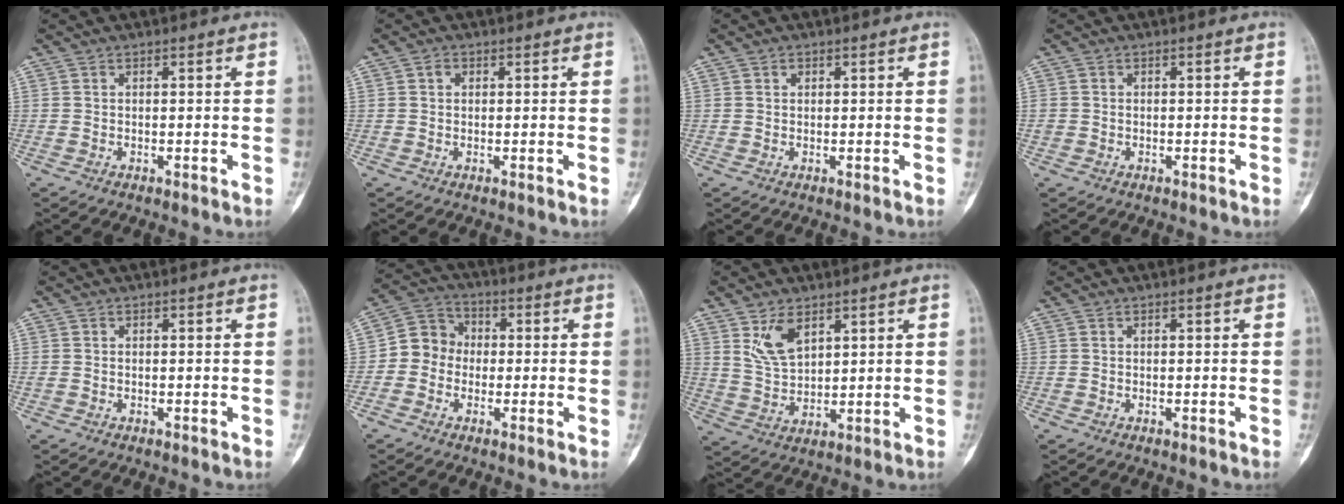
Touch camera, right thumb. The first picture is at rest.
{"total": 1.2, "force": [0.4, 0.9, 0.6], "torque": [-0.006, 0.002, 0.004]}
{"total": 0.7, "force": [0.3, 0.5, 0.3], "torque": [-0.002, -0.001, 0.005]}
{"total": 1.2, "force": [-0.1, 1.1, 0.4], "torque": [-0.006, 0.002, 0.000]}
{"total": 0.6, "force": [0.0, 0.6, 0.3], "torque": [-0.006, 0.001, 0.000]}
{"total": 7.3, "force": [-0.8, 6.6, 3.0], "torque": [-0.024, 0.028, -0.033]}
{"total": 7.0, "force": [3.7, 3.8, 4.6], "torque": [-0.074, -0.022, 0.081]}
{"total": 0.0}